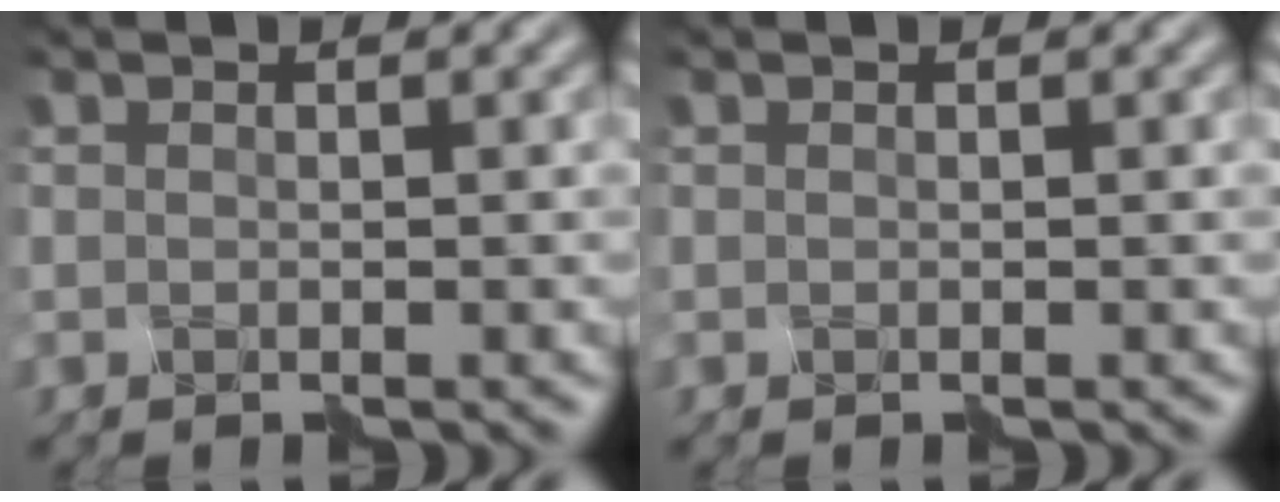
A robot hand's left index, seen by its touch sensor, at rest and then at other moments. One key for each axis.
{"total": 0.0}